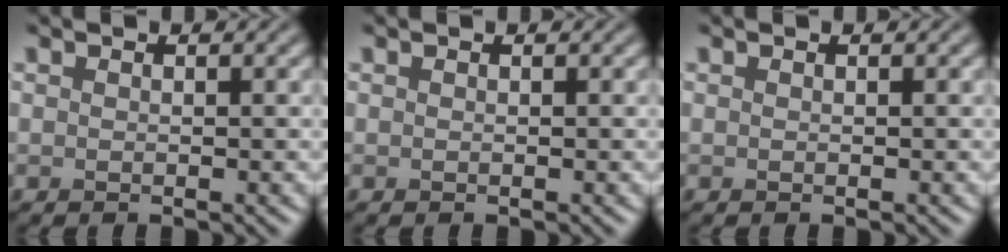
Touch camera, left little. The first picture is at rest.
{"total": 0.0}
{"total": 0.0}